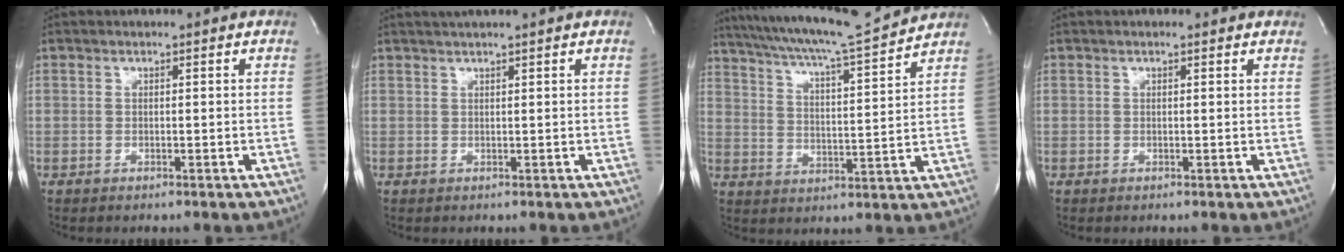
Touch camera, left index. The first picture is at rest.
{"total": 3.0, "force": [2.5, -0.5, 1.7], "torque": [-0.023, 0.022, 0.044]}
{"total": 16.0, "force": [14.6, -0.9, 6.5], "torque": [-0.121, -0.016, 0.224]}
{"total": 0.9, "force": [0.7, 0.3, 0.5], "torque": [-0.015, 0.008, 0.007]}